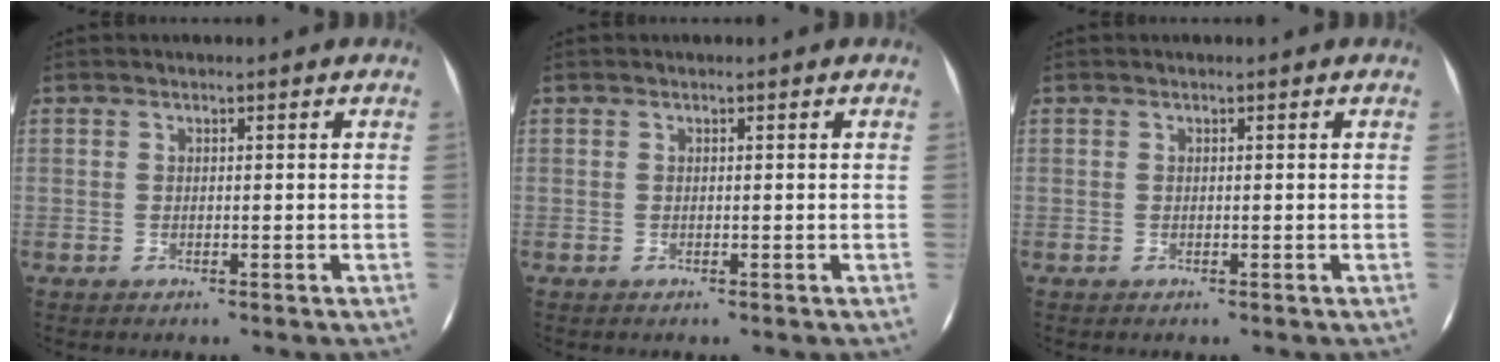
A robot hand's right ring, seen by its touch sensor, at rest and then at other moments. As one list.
[{"total": 0.0}, {"total": 0.0}]